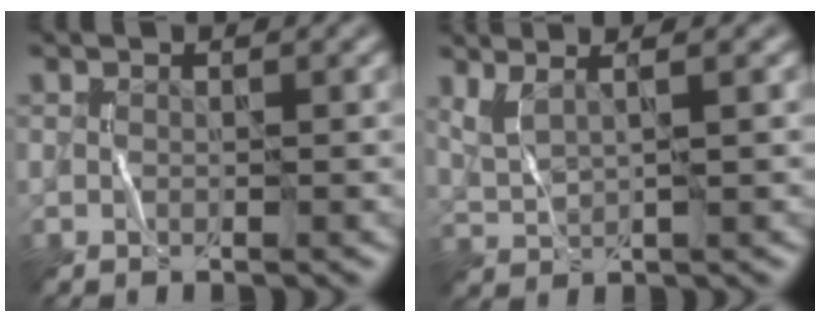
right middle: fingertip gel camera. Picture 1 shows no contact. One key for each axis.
{"total": 3.0, "fx": 2.1, "fy": 0.9, "fz": 1.9, "tx": -0.031, "ty": 0.004, "tz": 0.035}